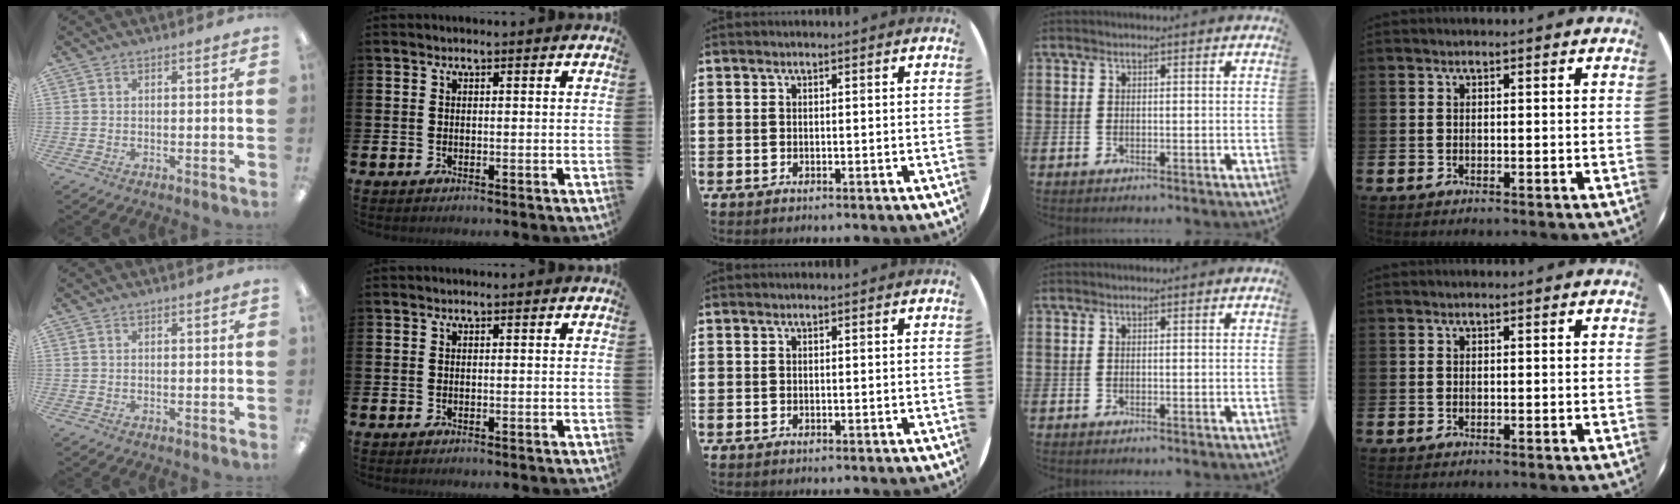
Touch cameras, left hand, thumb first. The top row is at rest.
{}